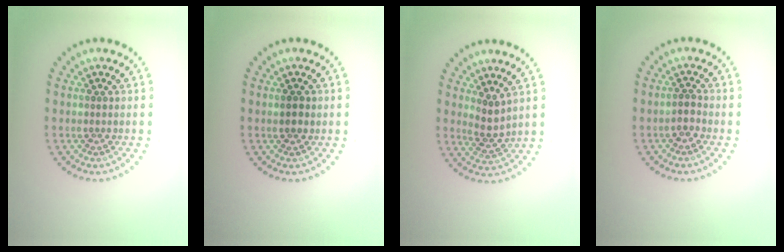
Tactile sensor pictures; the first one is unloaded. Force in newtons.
{"total": 1.4, "press": 1.4, "slide": 0.2}
{"total": 2.0, "press": 1.6, "slide": 1.2}
{"total": 1.4, "press": 1.2, "slide": 0.8}